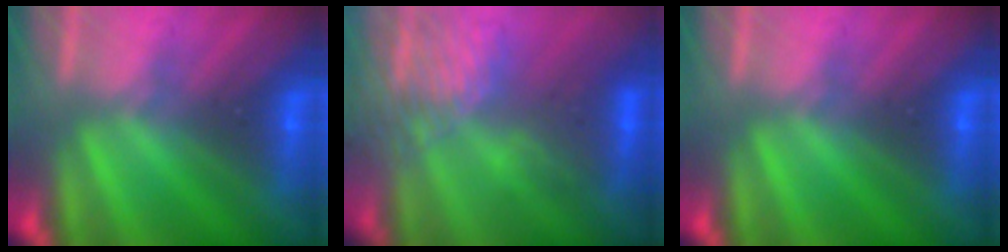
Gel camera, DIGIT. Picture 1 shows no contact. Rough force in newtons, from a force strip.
{"total": 3.4}
{"total": 0.0}